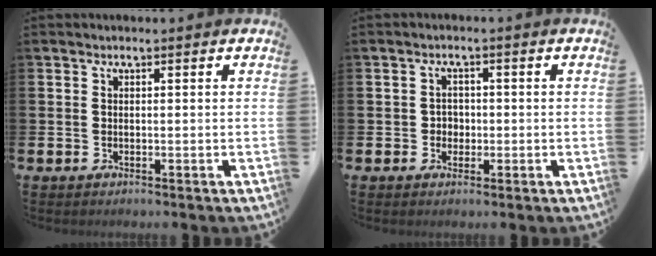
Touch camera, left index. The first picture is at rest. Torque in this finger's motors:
{"motor_torque": [0.08, 0.03, 0.00, 0.00]}